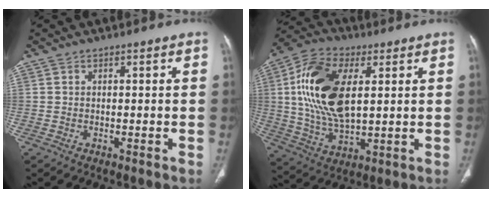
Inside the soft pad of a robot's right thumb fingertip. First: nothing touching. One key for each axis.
{"total": 18.6, "fx": 3.8, "fy": 9.7, "fz": 15.4, "tx": -0.297, "ty": -0.003, "tz": 0.072}